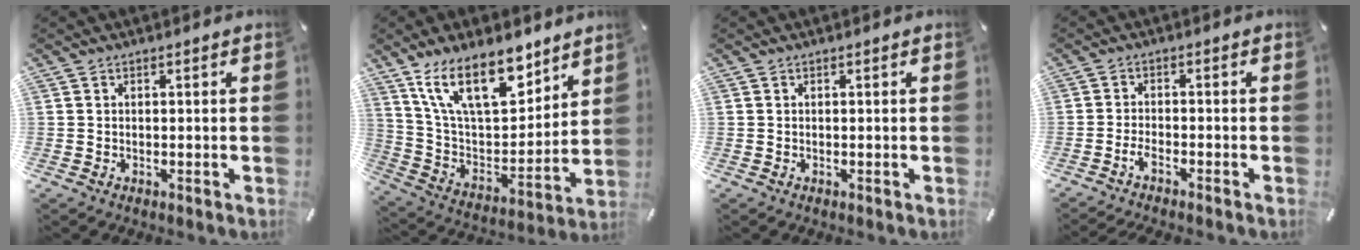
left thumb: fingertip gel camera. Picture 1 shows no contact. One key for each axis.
{"total": 19.6, "fx": 12.9, "fy": 9.2, "fz": 11.6, "tx": -0.218, "ty": -0.065, "tz": 0.228}
{"total": 0.0}
{"total": 2.9, "fx": -2.2, "fy": 0.8, "fz": 1.7, "tx": -0.034, "ty": 0.008, "tz": -0.042}